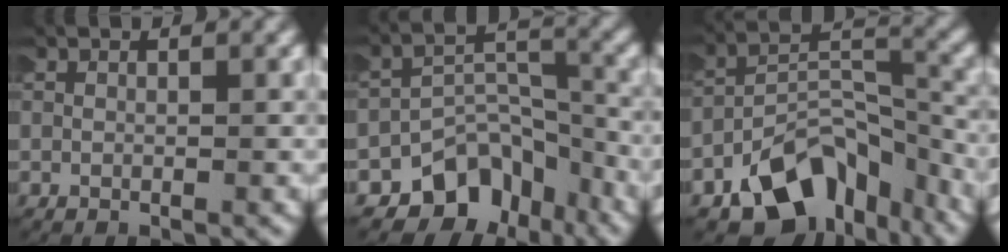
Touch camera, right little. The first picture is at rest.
{"total": 9.5, "force": [-5.6, 6.6, 3.7], "torque": [-0.065, -0.014, -0.094]}
{"total": 7.6, "force": [-5.3, 3.9, 3.9], "torque": [-0.055, 0.001, -0.091]}